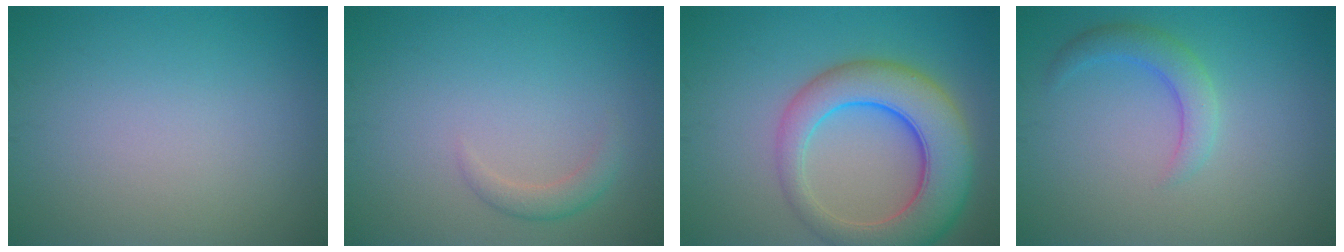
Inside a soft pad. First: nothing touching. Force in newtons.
{"total": 1.5, "press": 1.5, "slide": 0.1}
{"total": 8.6, "press": 8.6, "slide": 0.6}
{"total": 2.6, "press": 2.6, "slide": 0.1}